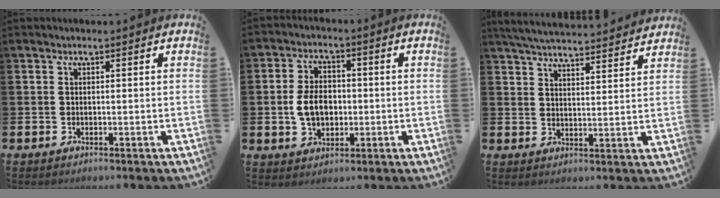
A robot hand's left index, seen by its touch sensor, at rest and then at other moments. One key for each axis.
{"total": 5.8, "fx": -0.5, "fy": 4.1, "fz": 4.1, "tx": -0.076, "ty": 0.007, "tz": -0.015}
{"total": 5.5, "fx": 5.4, "fy": 0.4, "fz": 0.9, "tx": -0.036, "ty": -0.036, "tz": 0.095}